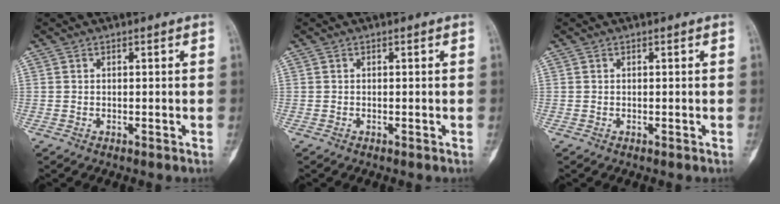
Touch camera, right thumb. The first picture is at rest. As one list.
[{"total": 0.0}, {"total": 0.0}]